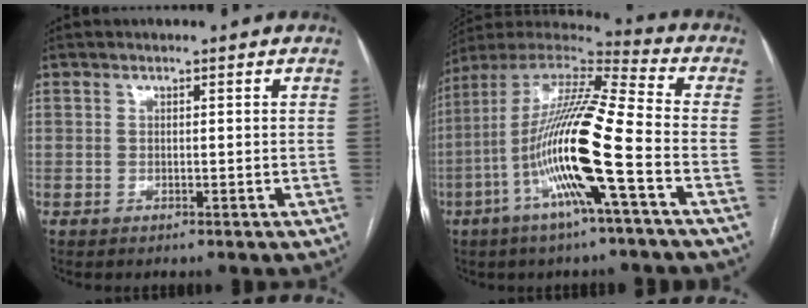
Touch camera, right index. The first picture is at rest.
{"total": 18.9, "force": [-5.5, 0.5, 18.1], "torque": [-0.357, -0.002, -0.111]}